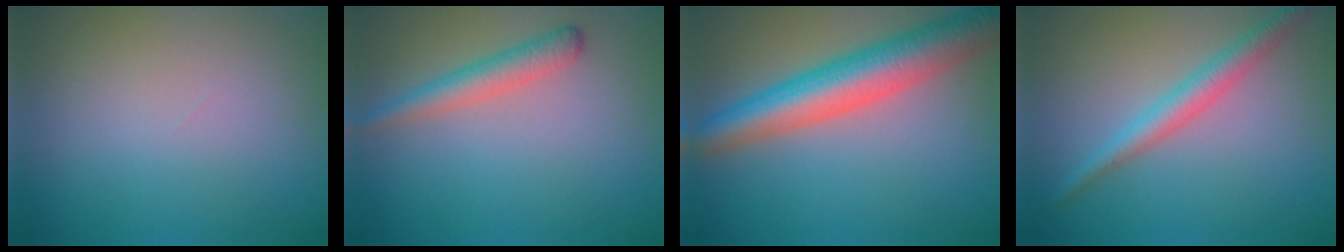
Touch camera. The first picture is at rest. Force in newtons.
{"total": 2.6, "press": 2.6, "slide": 0.0}
{"total": 7.8, "press": 7.8, "slide": 0.3}
{"total": 2.9, "press": 2.9, "slide": 0.1}